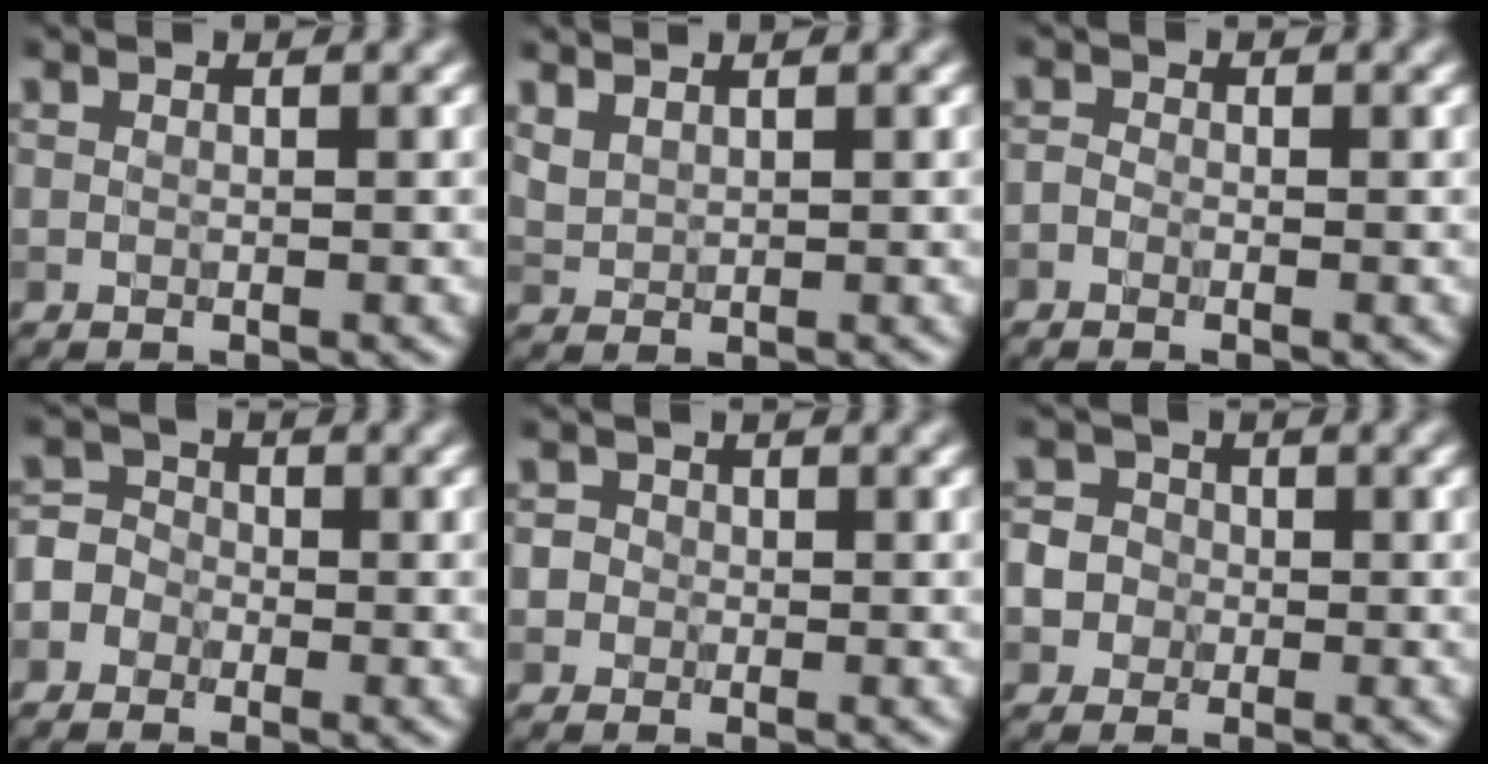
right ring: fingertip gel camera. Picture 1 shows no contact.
{"total": 1.4, "force": [1.1, 0.5, 0.6], "torque": [-0.019, 0.001, 0.031]}
{"total": 0.8, "force": [-0.5, 0.4, 0.4], "torque": [-0.007, -0.001, -0.013]}
{"total": 3.7, "force": [-1.8, 3.0, 0.9], "torque": [-0.001, 0.008, -0.045]}
{"total": 2.3, "force": [0.4, 2.1, 0.9], "torque": [0.007, 0.015, -0.016]}
{"total": 5.1, "force": [-1.0, 4.7, 1.6], "torque": [-0.016, 0.017, -0.045]}